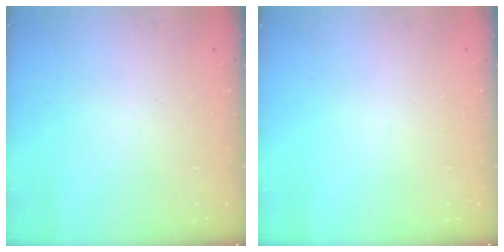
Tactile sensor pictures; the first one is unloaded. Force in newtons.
{"total": 0.0}